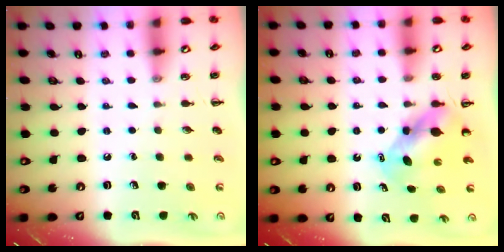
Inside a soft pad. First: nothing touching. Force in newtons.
{"total": 5.5, "press": 5.4, "slide": 0.7}